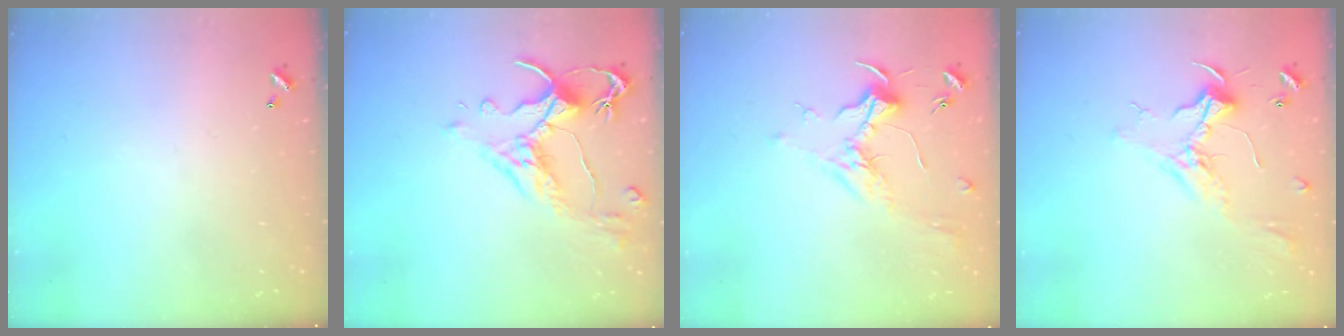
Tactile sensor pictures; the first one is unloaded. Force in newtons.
{"total": 3.3, "press": 3.0, "slide": 1.4}
{"total": 1.8, "press": 1.7, "slide": 0.6}
{"total": 2.4, "press": 2.3, "slide": 0.8}